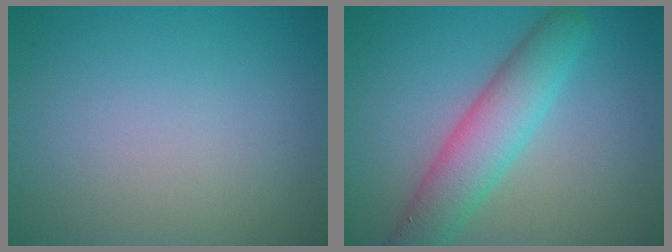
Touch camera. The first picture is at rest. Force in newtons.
{"total": 5.5, "press": 5.5, "slide": 0.4}